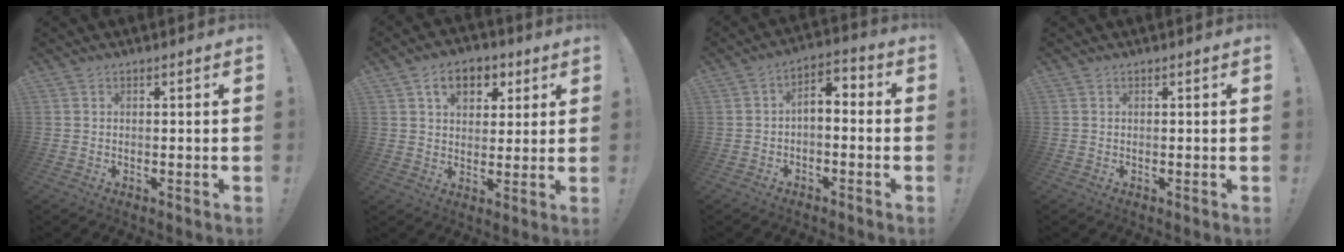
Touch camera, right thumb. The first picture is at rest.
{"total": 9.9, "force": [4.5, 6.9, 5.5], "torque": [-0.073, -0.010, 0.081]}
{"total": 4.6, "force": [-2.1, 2.6, 3.1], "torque": [-0.043, 0.014, -0.038]}
{"total": 0.0}